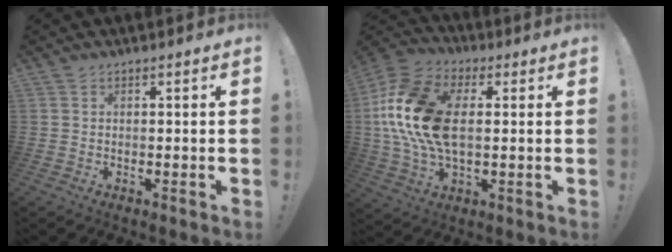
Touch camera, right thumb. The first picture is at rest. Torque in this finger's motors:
{"motor_torque": [0.08, 1.30, 0.90, -0.52, 0.51]}